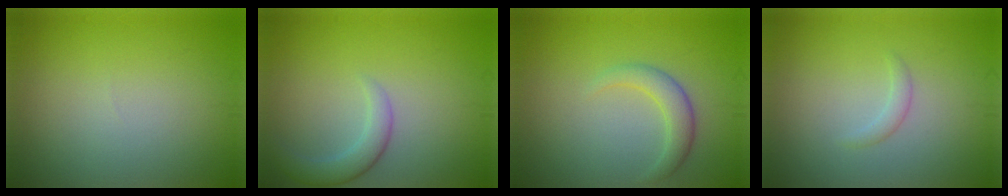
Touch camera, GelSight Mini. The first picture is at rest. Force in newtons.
{"total": 2.7, "press": 2.7, "slide": 0.2}
{"total": 2.4, "press": 2.4, "slide": 0.2}
{"total": 1.0, "press": 1.0, "slide": 0.0}